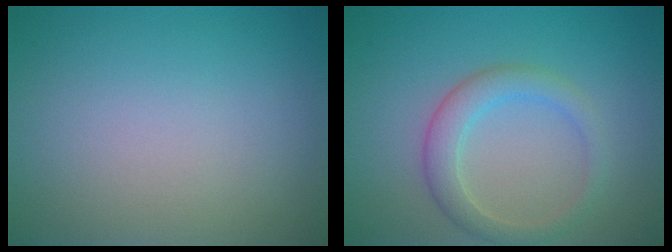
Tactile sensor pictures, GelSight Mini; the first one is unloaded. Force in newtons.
{"total": 3.0, "press": 3.0, "slide": 0.0}